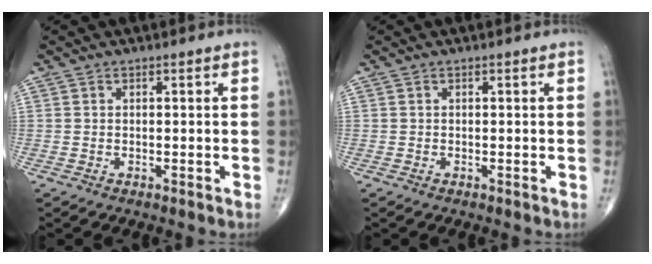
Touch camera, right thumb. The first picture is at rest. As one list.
[{"total": 0.0}]